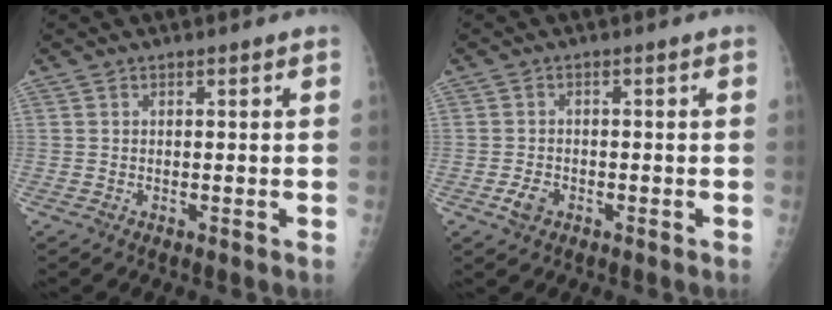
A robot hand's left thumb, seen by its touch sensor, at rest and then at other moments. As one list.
[{"total": 2.7, "force": [-1.4, 1.8, 1.5], "torque": [-0.024, 0.004, -0.022]}]